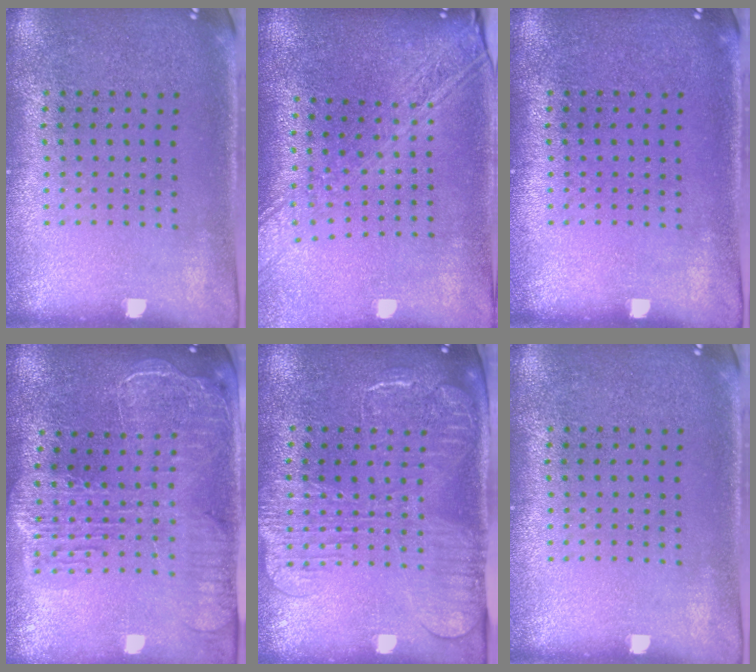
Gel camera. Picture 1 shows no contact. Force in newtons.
{"total": 2.5, "press": 2.0, "slide": 1.4}
{"total": 0.0}
{"total": 2.5, "press": 2.2, "slide": 1.3}
{"total": 2.3, "press": 2.0, "slide": 1.3}
{"total": 0.0}